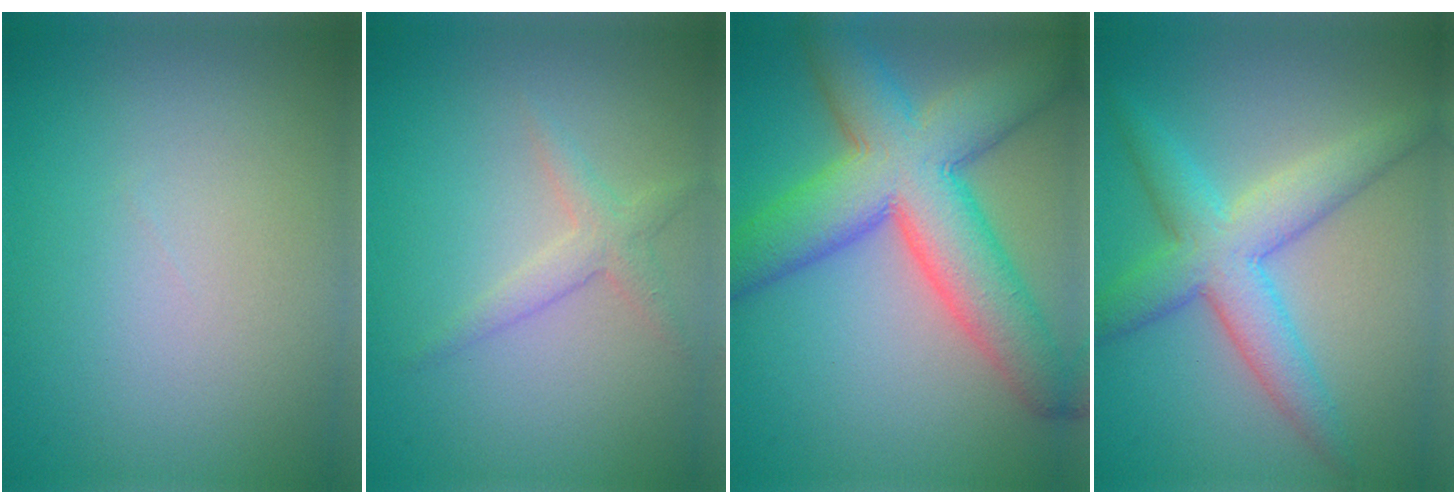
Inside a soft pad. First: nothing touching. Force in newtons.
{"total": 1.8, "press": 1.8, "slide": 0.1}
{"total": 10.5, "press": 10.5, "slide": 0.4}
{"total": 5.8, "press": 5.8, "slide": 0.1}